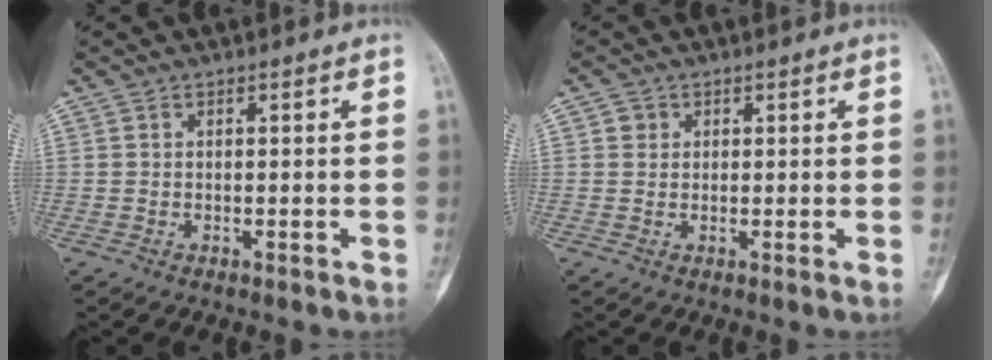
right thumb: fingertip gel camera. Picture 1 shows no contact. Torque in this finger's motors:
{"motor_torque": [0.17, 0.24, -0.18, -0.02, 0.03]}